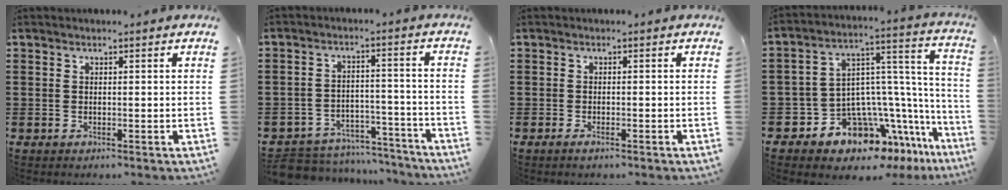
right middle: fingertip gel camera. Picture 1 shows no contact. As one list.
[{"total": 6.3, "force": [-6.2, 1.3, 0.6], "torque": [-0.010, 0.019, -0.123]}, {"total": 0.9, "force": [-0.5, 0.1, 0.7], "torque": [-0.017, -0.005, -0.007]}, {"total": 9.3, "force": [-7.0, 5.3, 3.1], "torque": [-0.083, -0.018, -0.132]}]